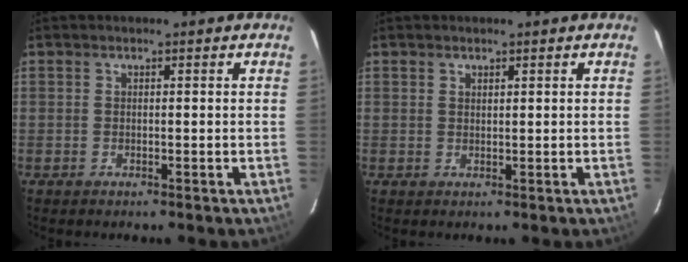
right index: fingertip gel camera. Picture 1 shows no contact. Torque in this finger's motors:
{"motor_torque": [-0.12, -0.02, -0.02, -0.01]}